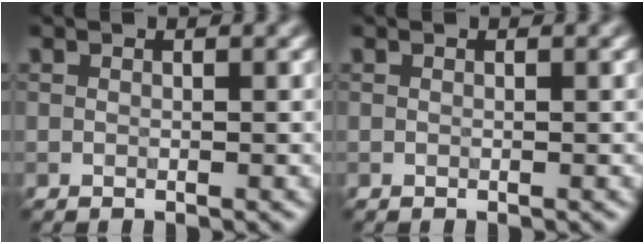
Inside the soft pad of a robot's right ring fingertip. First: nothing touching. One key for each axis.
{"total": 0.0}